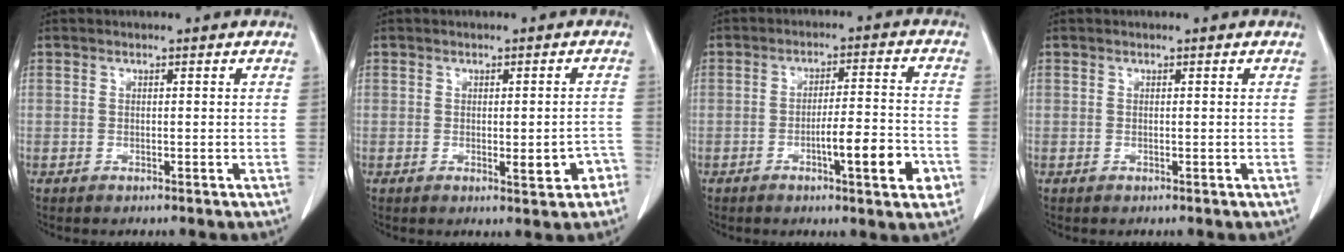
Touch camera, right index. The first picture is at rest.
{"total": 4.1, "force": [-1.5, 1.2, 3.6], "torque": [-0.037, 0.002, -0.014]}
{"total": 8.9, "force": [-3.4, 1.0, 8.1], "torque": [-0.116, 0.006, -0.049]}
{"total": 0.0}